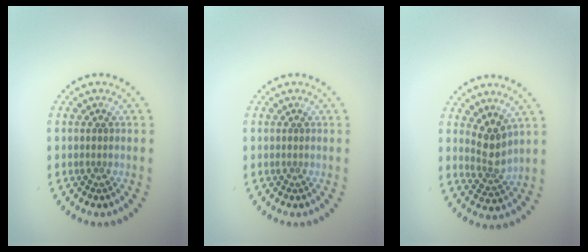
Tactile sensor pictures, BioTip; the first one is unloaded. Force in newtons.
{"total": 0.0}
{"total": 2.7, "press": 2.3, "slide": 1.4}